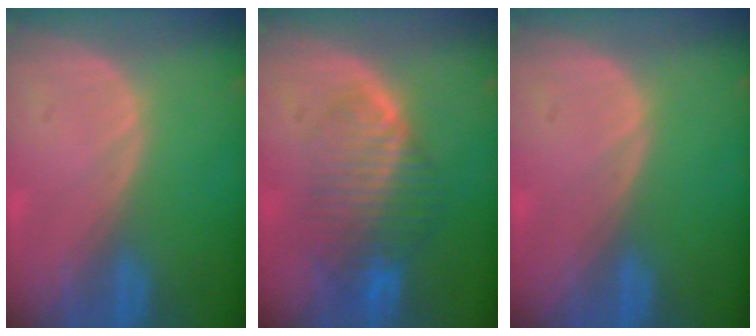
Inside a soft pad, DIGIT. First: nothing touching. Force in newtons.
{"total": 8.4, "press": 7.3, "slide": 4.1}
{"total": 0.0}